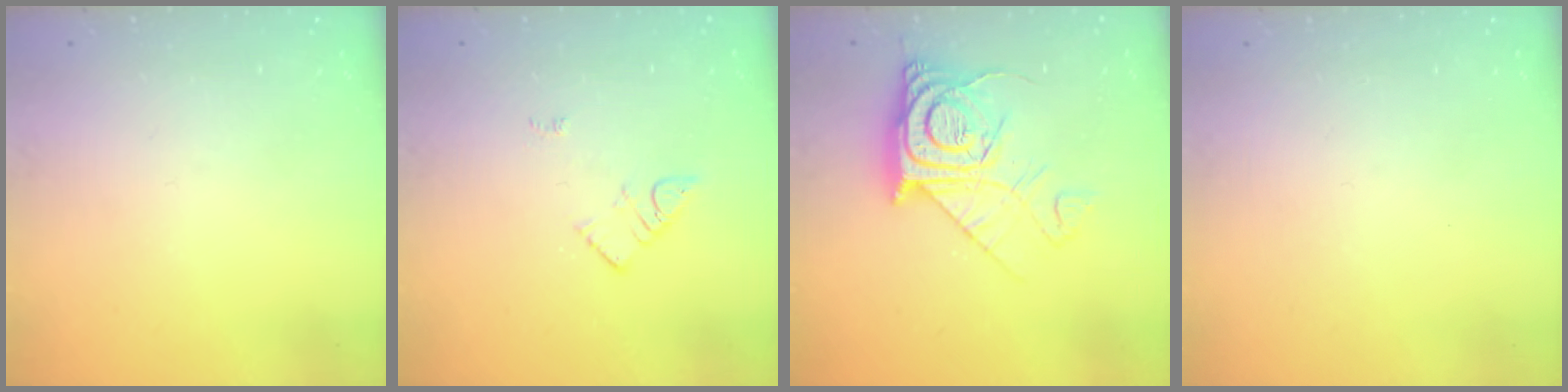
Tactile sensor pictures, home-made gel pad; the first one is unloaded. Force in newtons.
{"total": 3.0, "press": 3.0, "slide": 0.2}
{"total": 15.1, "press": 15.0, "slide": 1.4}
{"total": 1.6, "press": 1.6, "slide": 0.1}